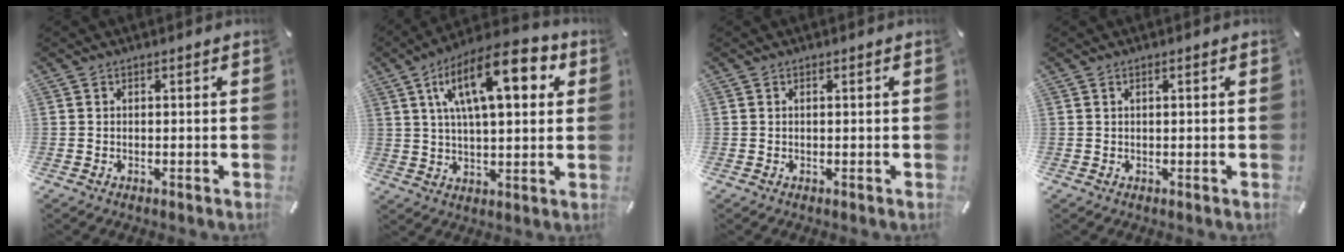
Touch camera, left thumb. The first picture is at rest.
{"total": 18.3, "force": [7.6, 7.5, 14.9], "torque": [-0.249, -0.011, 0.119]}
{"total": 0.0}
{"total": 0.8, "force": [0.2, 0.2, 0.7], "torque": [-0.014, 0.001, 0.003]}